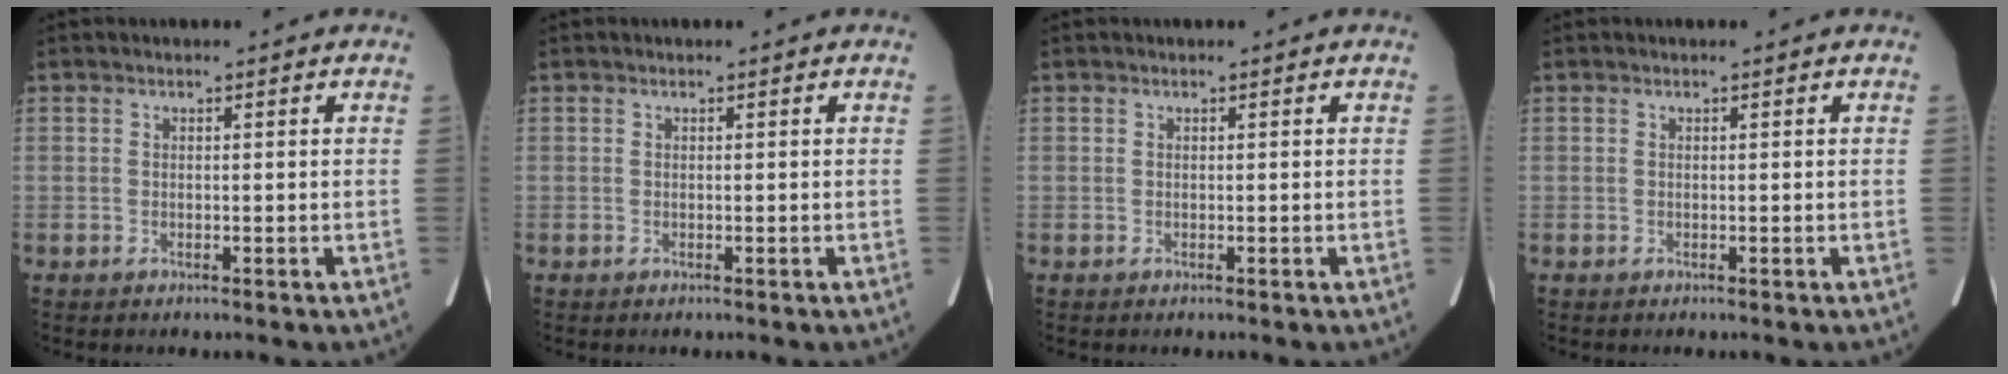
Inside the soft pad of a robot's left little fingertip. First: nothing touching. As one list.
[{"total": 0.0}, {"total": 0.0}, {"total": 0.0}]